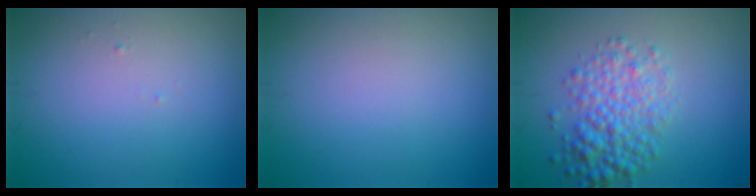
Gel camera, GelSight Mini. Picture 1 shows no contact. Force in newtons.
{"total": 0.0}
{"total": 4.5, "press": 4.5, "slide": 0.1}